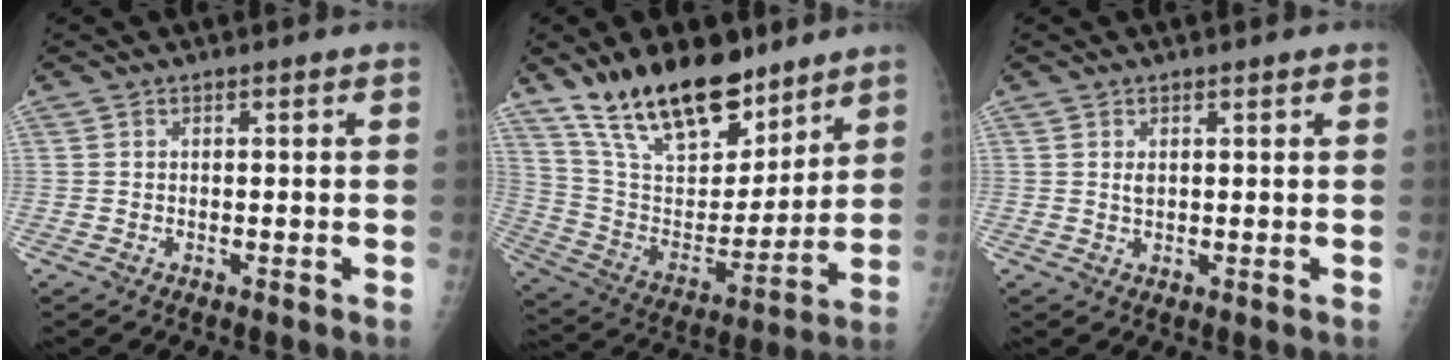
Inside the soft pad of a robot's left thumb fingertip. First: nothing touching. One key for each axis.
{"total": 21.4, "fx": 15.5, "fy": 9.5, "fz": 11.4, "tx": -0.156, "ty": -0.075, "tz": 0.279}
{"total": 1.3, "fx": 0.6, "fy": 0.6, "fz": 0.9, "tx": -0.014, "ty": -0.004, "tz": 0.013}